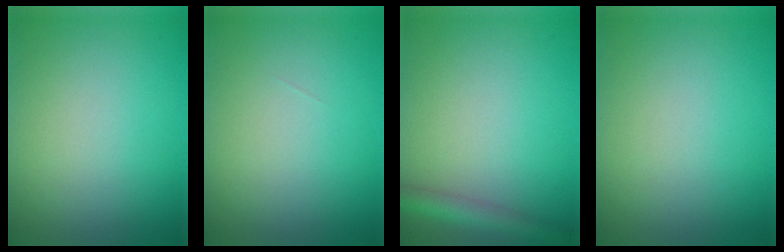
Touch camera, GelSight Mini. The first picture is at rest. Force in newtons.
{"total": 0.0}
{"total": 2.7, "press": 2.7, "slide": 0.2}
{"total": 0.0}